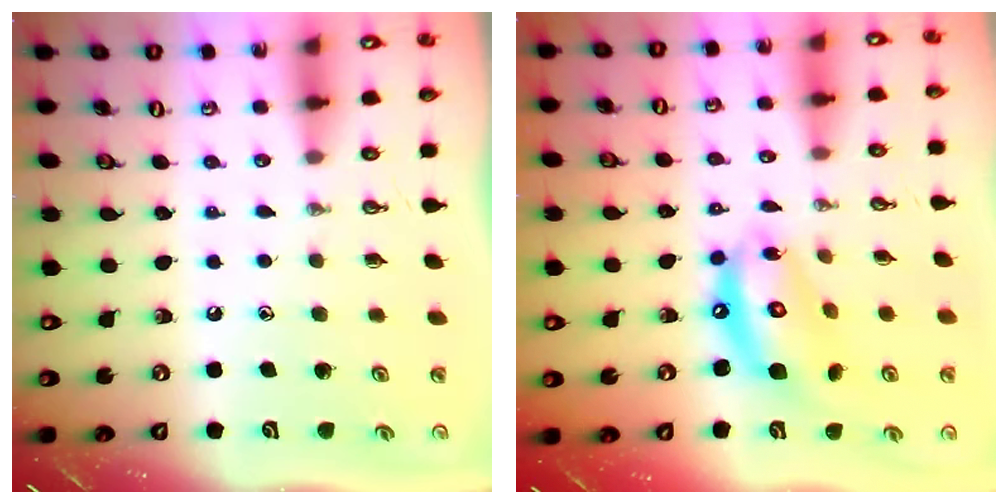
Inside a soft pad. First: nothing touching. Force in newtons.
{"total": 13.4, "press": 13.4, "slide": 1.3}